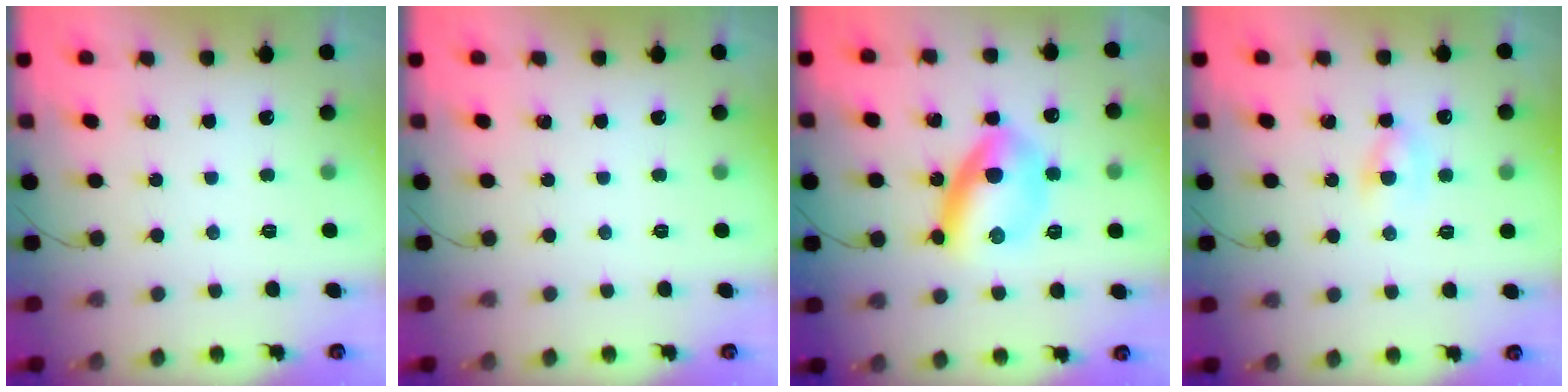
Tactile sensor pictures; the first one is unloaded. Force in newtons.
{"total": 0.0}
{"total": 11.3, "press": 11.3, "slide": 0.4}
{"total": 3.4, "press": 3.2, "slide": 1.0}